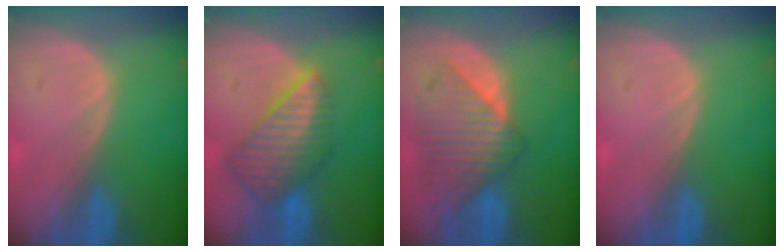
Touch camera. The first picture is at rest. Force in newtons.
{"total": 8.8, "press": 7.7, "slide": 4.4}
{"total": 9.1, "press": 8.2, "slide": 4.0}
{"total": 0.0}